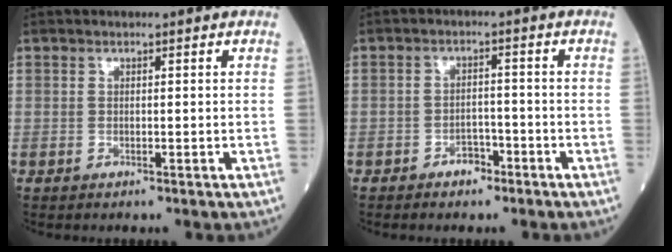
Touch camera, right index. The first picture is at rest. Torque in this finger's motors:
{"motor_torque": [0.45, -0.56, -0.05, -0.05]}